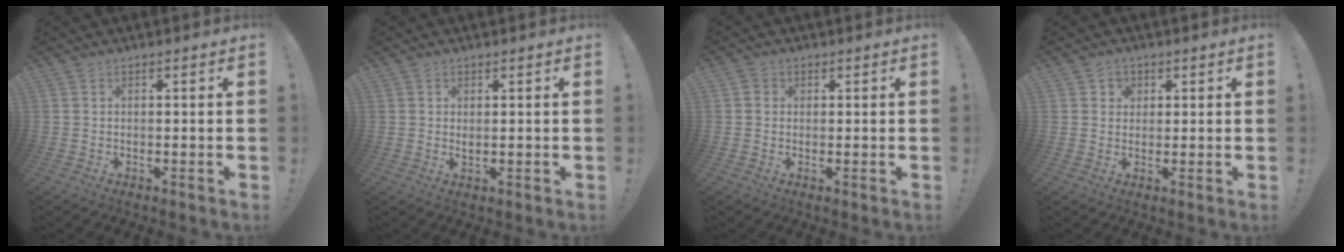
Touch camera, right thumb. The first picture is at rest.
{"total": 0.9, "force": [0.5, 0.5, 0.5], "torque": [-0.001, -0.004, 0.007]}
{"total": 1.8, "force": [0.6, 1.6, 0.5], "torque": [-0.006, 0.001, 0.010]}
{"total": 2.9, "force": [1.1, 2.6, 0.6], "torque": [-0.004, -0.004, 0.018]}